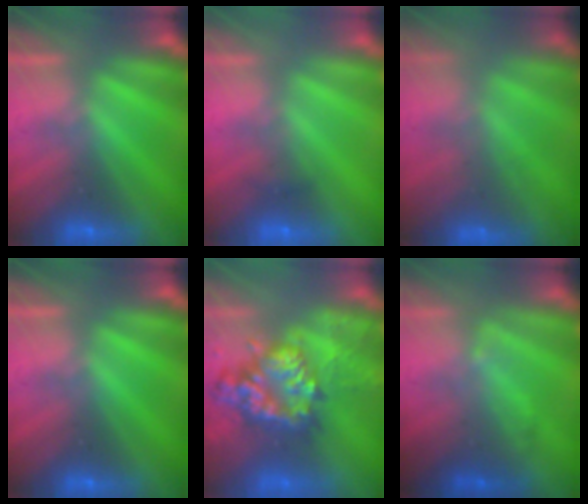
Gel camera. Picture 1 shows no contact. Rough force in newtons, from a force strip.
{"total": 1.7}
{"total": 5.9}
{"total": 0.0}
{"total": 8.0}
{"total": 2.1}